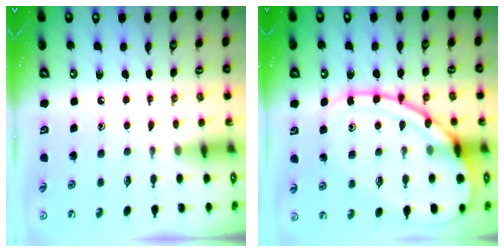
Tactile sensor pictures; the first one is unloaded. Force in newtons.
{"total": 17.2, "press": 17.1, "slide": 1.8}